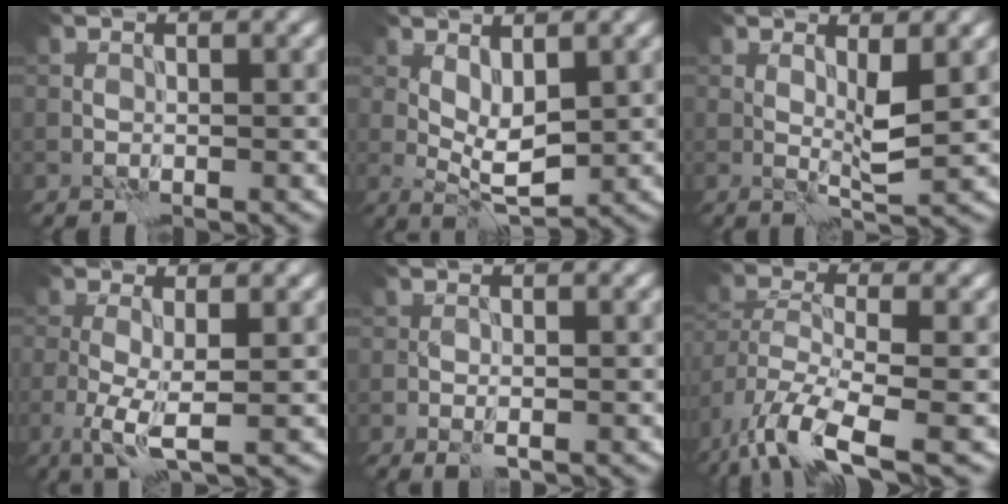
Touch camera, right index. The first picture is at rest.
{"total": 3.8, "force": [1.0, 1.6, 3.3], "torque": [-0.062, -0.005, 0.022]}
{"total": 2.3, "force": [0.7, 0.3, 2.2], "torque": [-0.040, -0.007, 0.013]}
{"total": 3.7, "force": [-0.6, 0.7, 3.5], "torque": [-0.077, -0.011, -0.013]}
{"total": 1.4, "force": [-0.6, 0.6, 1.2], "torque": [-0.026, -0.004, -0.011]}
{"total": 8.3, "force": [-5.1, 2.7, 6.0], "torque": [-0.125, -0.012, -0.104]}